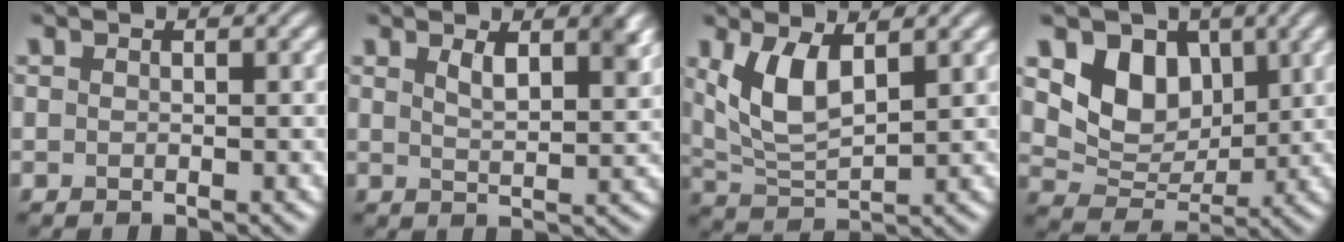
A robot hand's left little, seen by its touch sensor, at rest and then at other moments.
{"total": 3.3, "force": [1.8, 1.1, 2.5], "torque": [-0.044, -0.002, 0.033]}
{"total": 5.1, "force": [2.1, 2.2, 4.1], "torque": [-0.098, -0.005, 0.047]}
{"total": 5.7, "force": [2.2, 4.3, 3.1], "torque": [-0.054, -0.012, 0.034]}